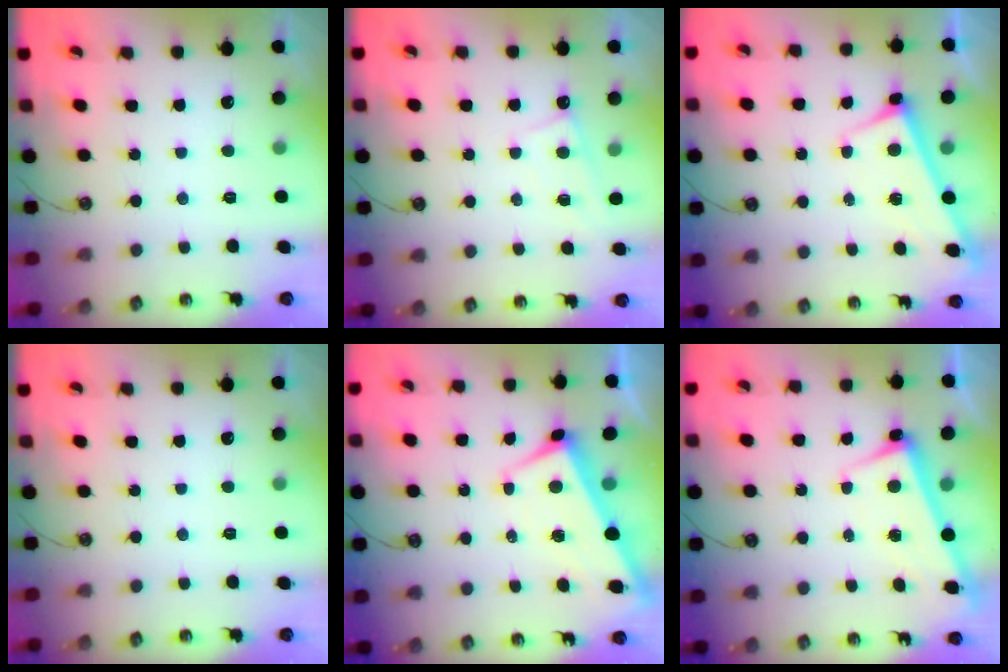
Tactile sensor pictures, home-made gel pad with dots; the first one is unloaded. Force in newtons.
{"total": 2.4, "press": 2.4, "slide": 0.3}
{"total": 2.9, "press": 2.9, "slide": 0.2}
{"total": 0.0}
{"total": 1.6, "press": 1.2, "slide": 1.0}
{"total": 2.6, "press": 2.5, "slide": 0.6}